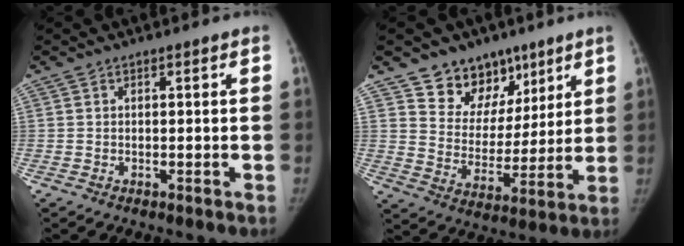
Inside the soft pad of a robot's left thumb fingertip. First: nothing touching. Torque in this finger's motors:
{"motor_torque": [0.02, 0.02, 0.09, 0.04, 0.01]}